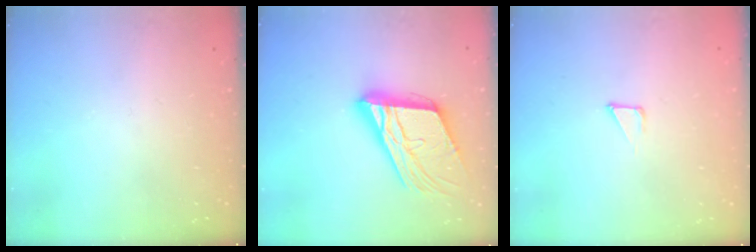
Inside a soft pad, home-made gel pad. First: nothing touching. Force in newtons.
{"total": 21.2, "press": 21.0, "slide": 2.9}
{"total": 2.9, "press": 2.9, "slide": 0.3}